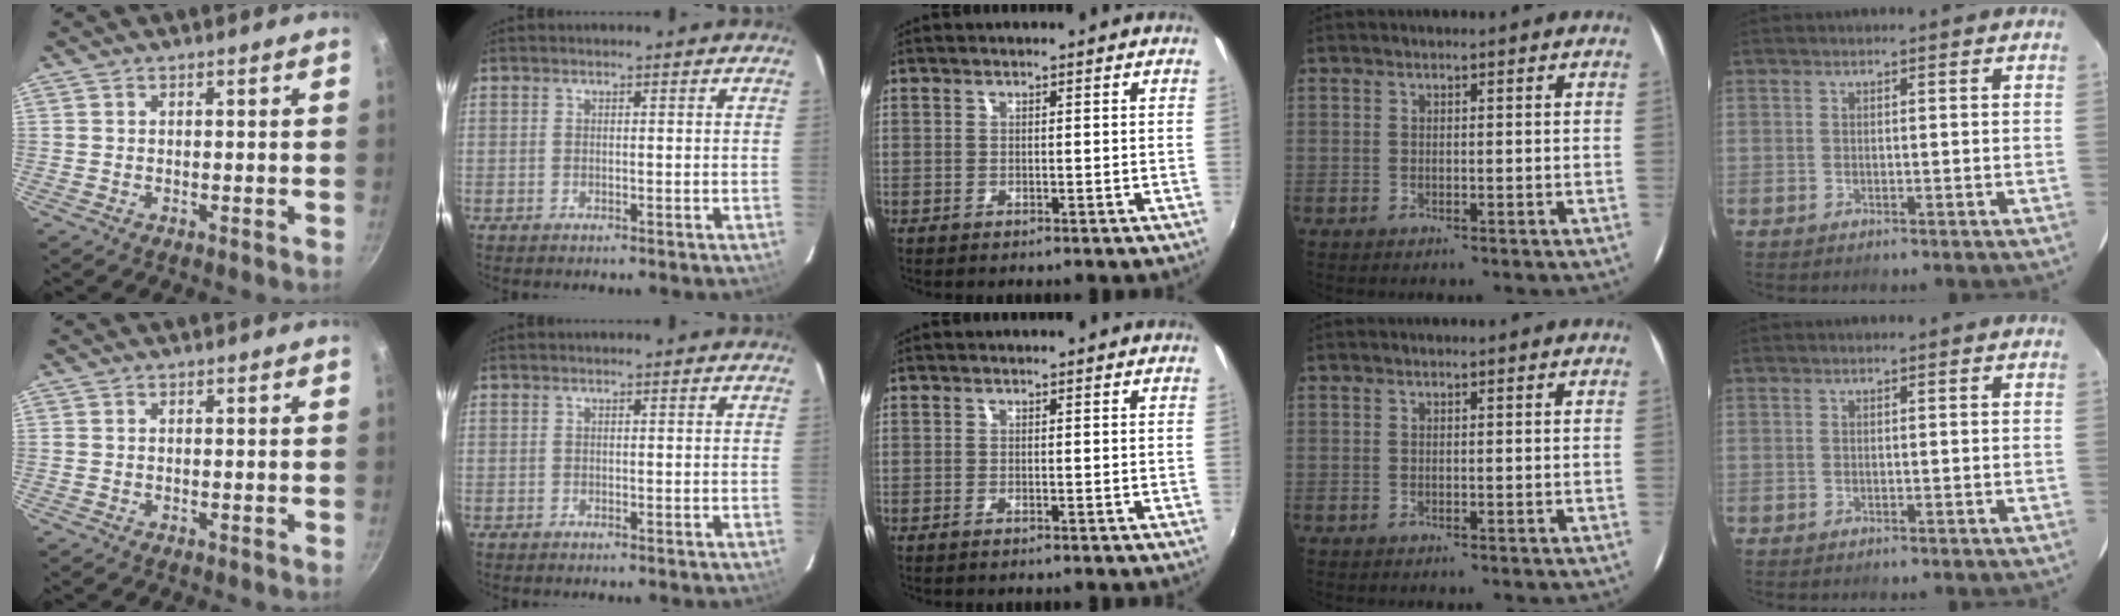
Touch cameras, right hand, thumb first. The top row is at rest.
{"middle": {"total": 0.7, "force": [-0.5, -0.1, 0.4], "torque": [-0.006, -0.003, -0.012]}}